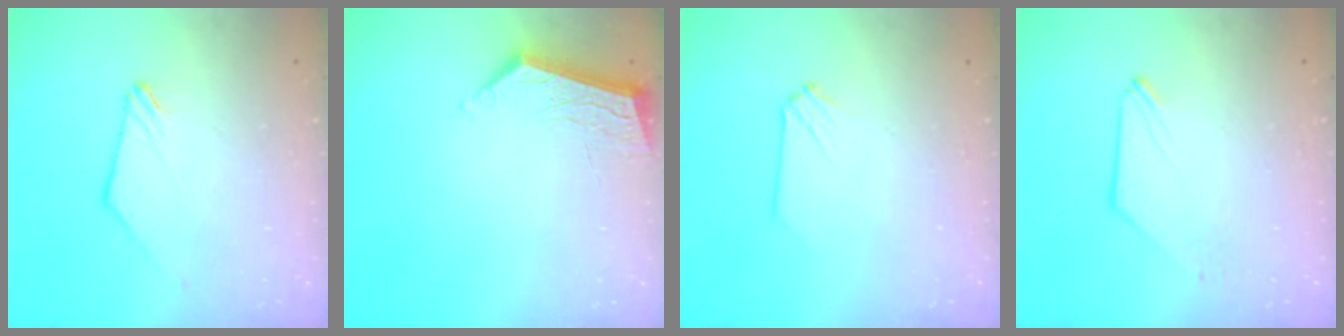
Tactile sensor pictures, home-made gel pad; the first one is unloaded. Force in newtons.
{"total": 7.0, "press": 7.0, "slide": 0.2}
{"total": 0.0}
{"total": 0.0}